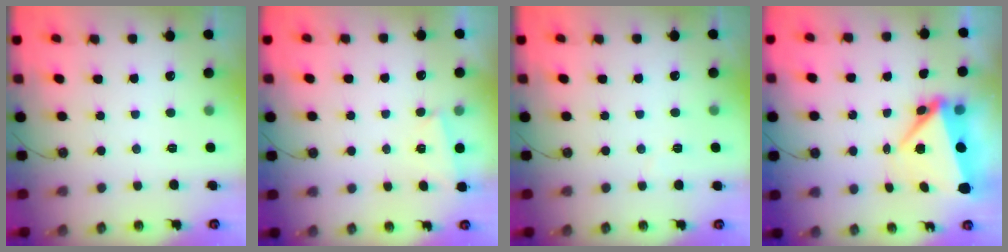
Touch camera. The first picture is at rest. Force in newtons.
{"total": 1.5, "press": 1.4, "slide": 0.5}
{"total": 3.9, "press": 3.6, "slide": 1.6}
{"total": 7.1, "press": 6.7, "slide": 2.1}